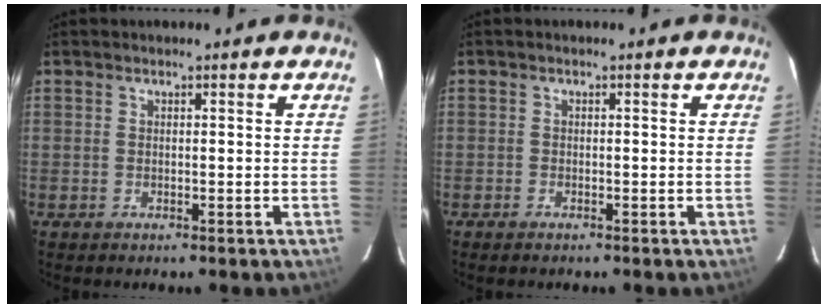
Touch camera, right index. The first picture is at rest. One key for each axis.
{"total": 0.9, "fx": -0.8, "fy": 0.4, "fz": 0.3, "tx": -0.008, "ty": -0.002, "tz": -0.017}